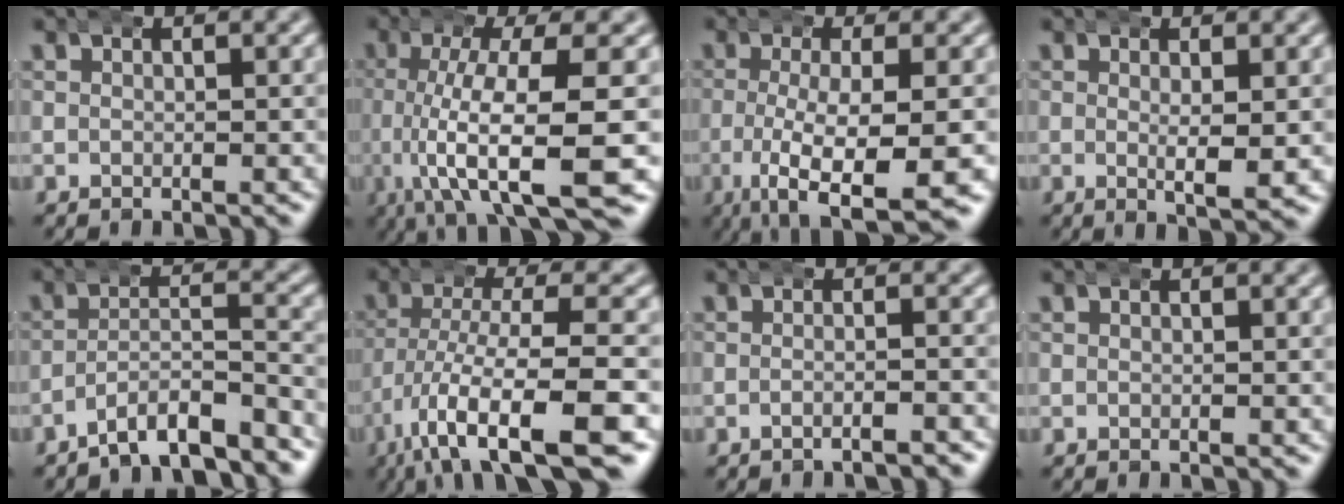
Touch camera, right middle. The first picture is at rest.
{"total": 10.7, "force": [-4.0, 3.8, 9.2], "torque": [-0.167, -0.030, -0.045]}
{"total": 9.6, "force": [-6.2, 3.1, 6.7], "torque": [-0.137, -0.045, -0.075]}
{"total": 3.1, "force": [0.1, 0.7, 3.0], "torque": [-0.050, -0.008, 0.003]}
{"total": 7.8, "force": [-6.8, 2.8, 2.7], "torque": [-0.032, -0.015, -0.110]}
{"total": 10.9, "force": [-6.7, 3.6, 7.8], "torque": [-0.148, -0.029, -0.082]}
{"total": 2.2, "force": [-1.9, 0.0, 1.0], "torque": [-0.015, 0.000, -0.035]}
{"total": 0.0}